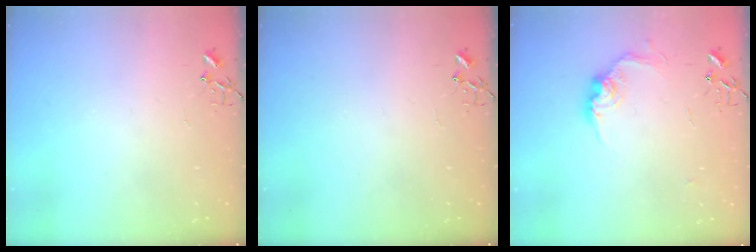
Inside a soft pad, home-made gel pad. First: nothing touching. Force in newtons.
{"total": 0.0}
{"total": 11.3, "press": 11.3, "slide": 0.6}